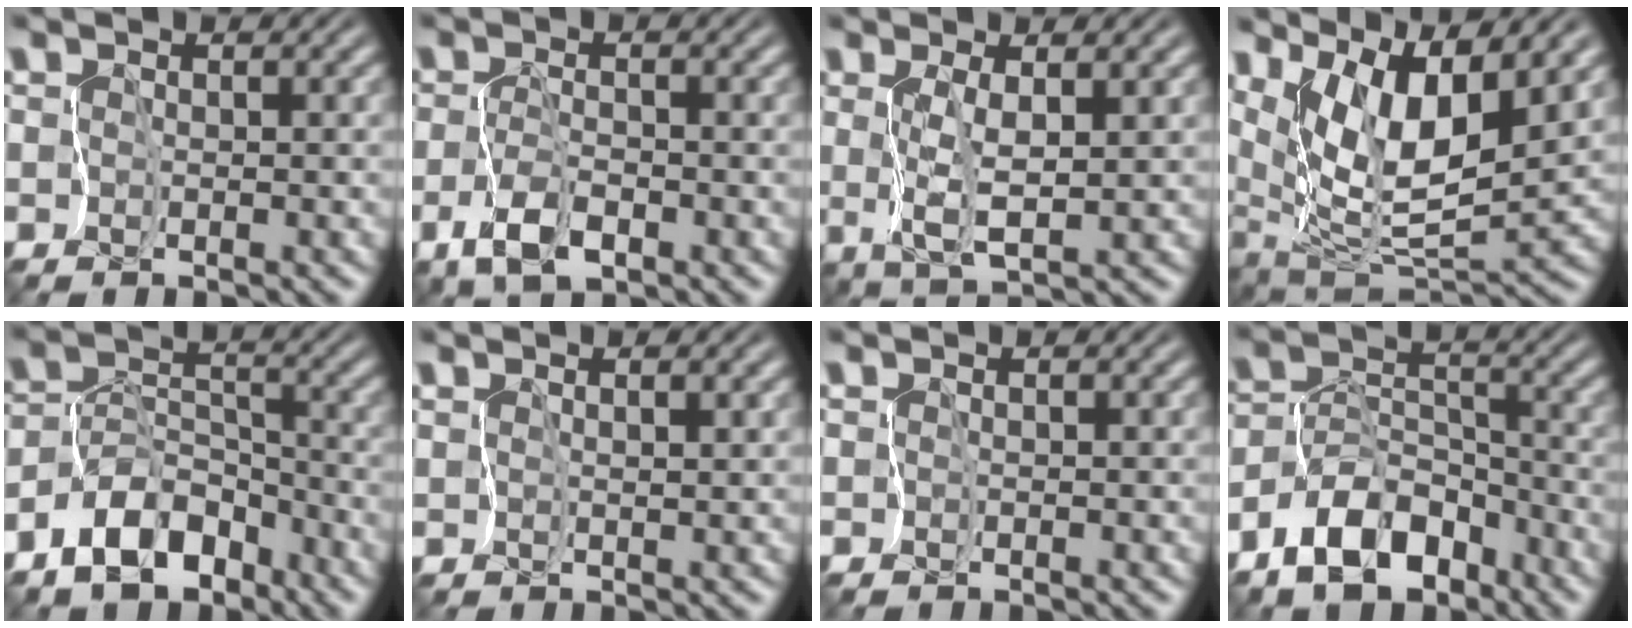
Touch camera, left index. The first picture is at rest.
{"total": 2.8, "force": [-1.3, 1.2, 2.2], "torque": [-0.043, 0.004, -0.026]}
{"total": 2.7, "force": [1.1, 0.0, 2.4], "torque": [-0.059, 0.002, 0.030]}
{"total": 8.3, "force": [4.6, 2.1, 6.6], "torque": [-0.133, -0.006, 0.093]}
{"total": 6.4, "force": [-4.4, 3.4, 3.1], "torque": [-0.046, 0.009, -0.089]}
{"total": 1.0, "force": [0.9, 0.0, 0.5], "torque": [-0.005, 0.003, 0.024]}
{"total": 0.0}
{"total": 7.1, "force": [-4.9, 3.7, 3.7], "torque": [-0.059, 0.013, -0.099]}